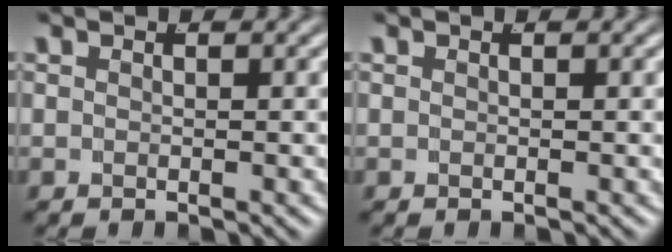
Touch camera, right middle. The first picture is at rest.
{"total": 0.0}